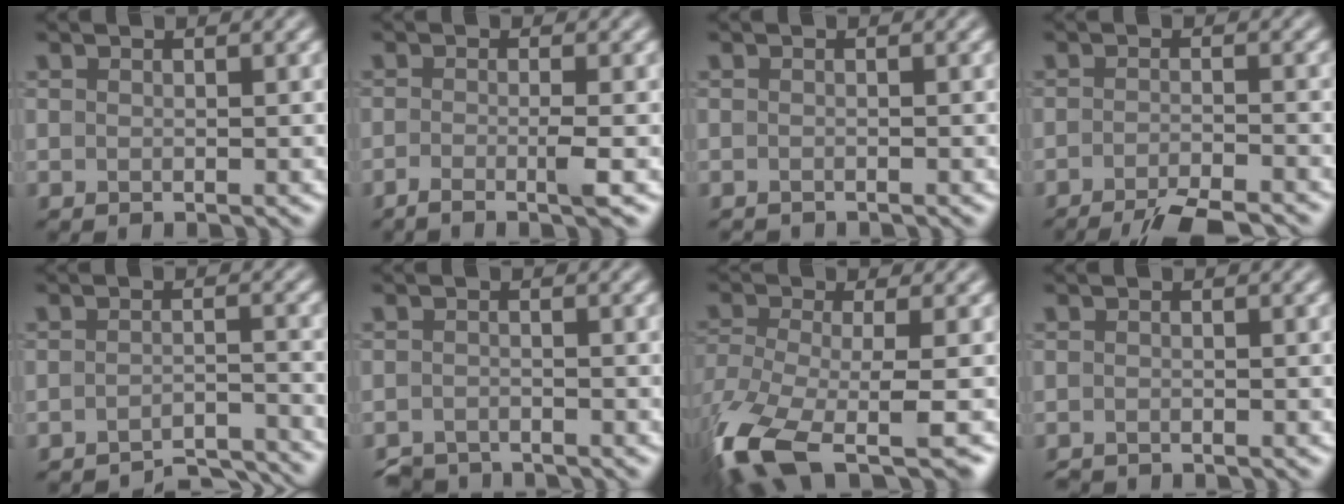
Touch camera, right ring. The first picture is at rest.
{"total": 2.6, "force": [-1.3, 0.2, 2.3], "torque": [-0.039, -0.003, -0.035]}
{"total": 0.9, "force": [-0.9, 0.0, 0.0], "torque": [-0.001, -0.004, -0.019]}
{"total": 5.1, "force": [-4.1, 0.6, 3.0], "torque": [-0.050, -0.003, -0.070]}
{"total": 5.2, "force": [-4.9, 0.5, 1.5], "torque": [-0.022, -0.001, -0.069]}
{"total": 2.8, "force": [-2.7, 0.7, 0.4], "torque": [-0.004, -0.004, -0.054]}
{"total": 11.1, "force": [-6.8, 3.6, 7.9], "torque": [-0.181, -0.023, -0.123]}
{"total": 0.9, "force": [-0.9, 0.0, 0.0], "torque": [0.000, -0.002, -0.021]}